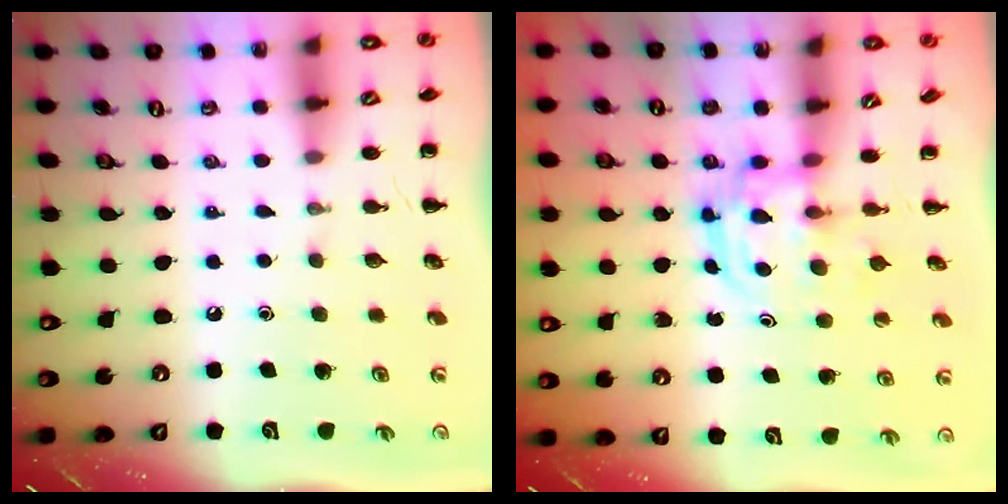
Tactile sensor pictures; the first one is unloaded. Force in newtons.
{"total": 3.0, "press": 3.0, "slide": 0.4}